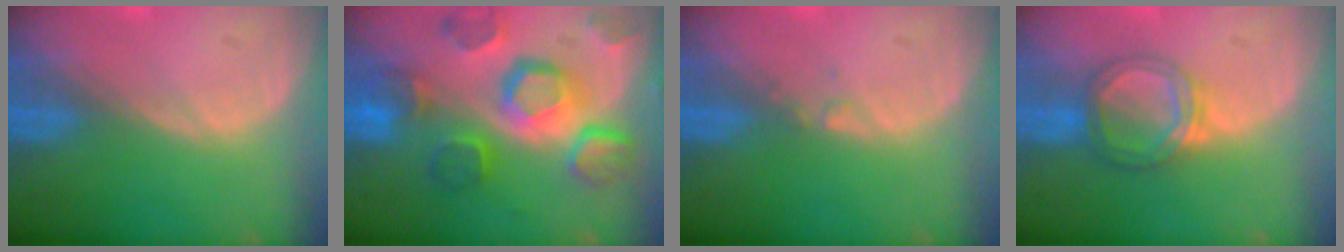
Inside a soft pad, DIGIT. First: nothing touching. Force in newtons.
{"total": 12.1, "press": 10.5, "slide": 5.9}
{"total": 0.6, "press": 0.6, "slide": 0.2}
{"total": 5.3, "press": 5.0, "slide": 1.7}